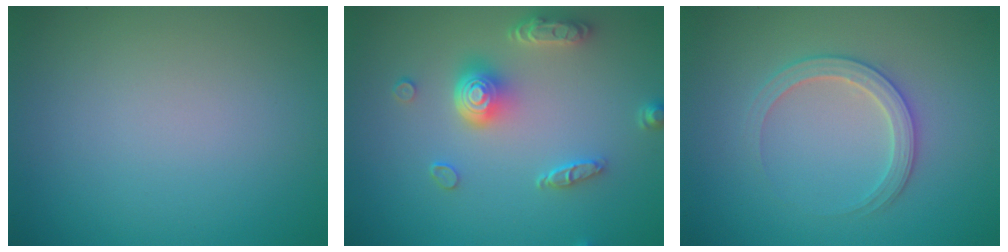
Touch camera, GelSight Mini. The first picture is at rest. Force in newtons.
{"total": 4.9, "press": 3.7, "slide": 3.1}
{"total": 2.8, "press": 2.7, "slide": 0.4}